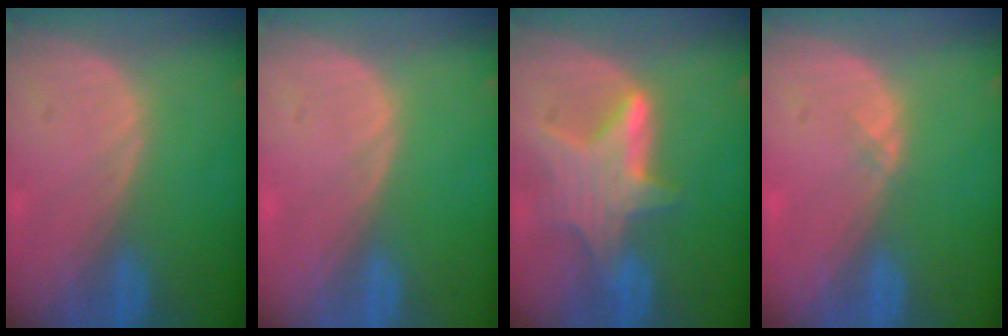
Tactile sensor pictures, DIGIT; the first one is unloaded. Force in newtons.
{"total": 0.0}
{"total": 6.8, "press": 6.6, "slide": 1.7}
{"total": 0.8, "press": 0.5, "slide": 0.6}